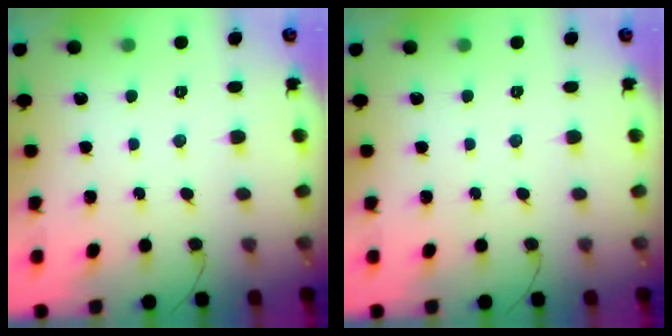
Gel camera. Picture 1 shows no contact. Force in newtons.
{"total": 0.0}